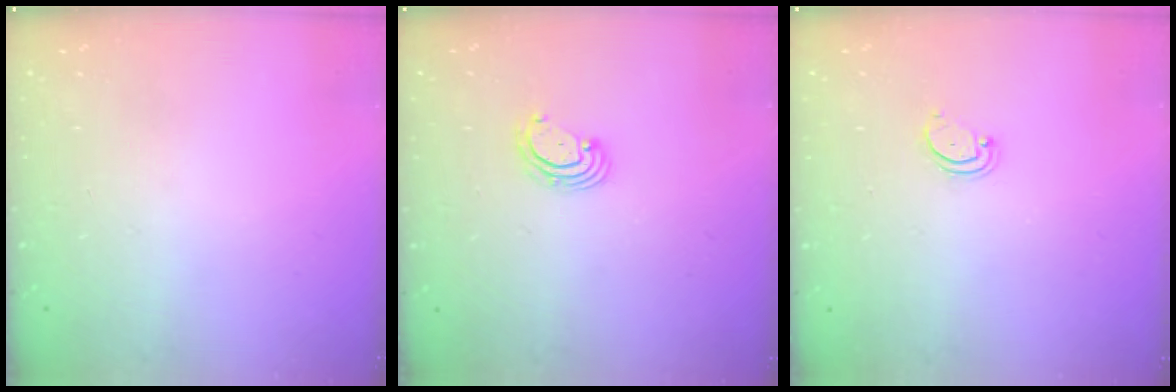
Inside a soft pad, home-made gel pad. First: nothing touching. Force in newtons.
{"total": 3.3, "press": 3.3, "slide": 0.5}
{"total": 2.2, "press": 2.2, "slide": 0.2}